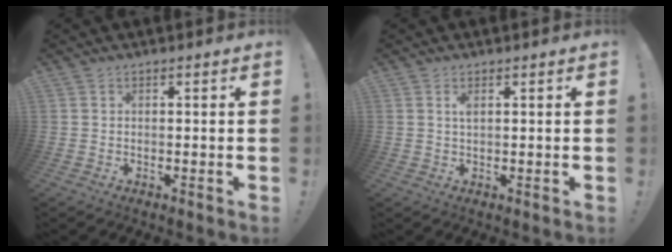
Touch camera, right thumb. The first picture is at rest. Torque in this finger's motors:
{"motor_torque": [-0.12, -0.02, 0.21, -0.22, 0.14]}